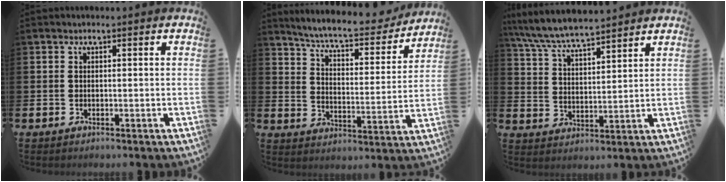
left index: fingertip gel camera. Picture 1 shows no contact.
{"total": 7.1, "force": [6.7, 0.7, 2.3], "torque": [-0.072, -0.052, 0.111]}
{"total": 6.6, "force": [6.4, 0.4, 1.6], "torque": [-0.061, -0.034, 0.115]}